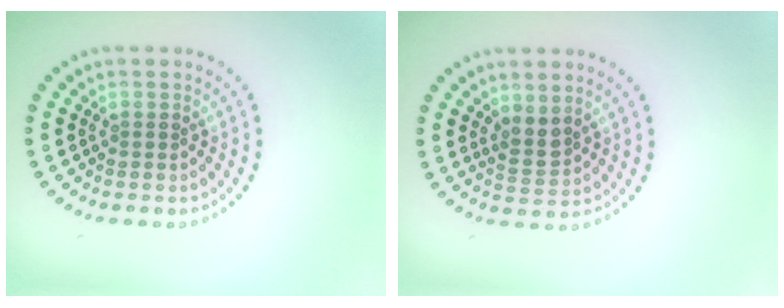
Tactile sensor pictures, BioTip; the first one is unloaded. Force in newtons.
{"total": 1.9, "press": 1.6, "slide": 1.0}